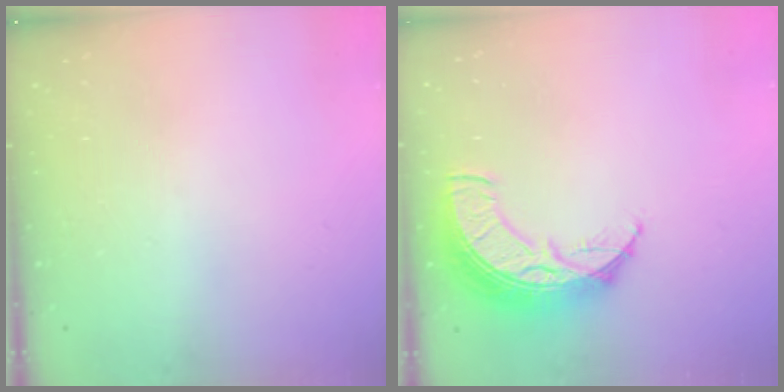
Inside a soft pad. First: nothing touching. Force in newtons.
{"total": 13.7, "press": 13.7, "slide": 1.0}